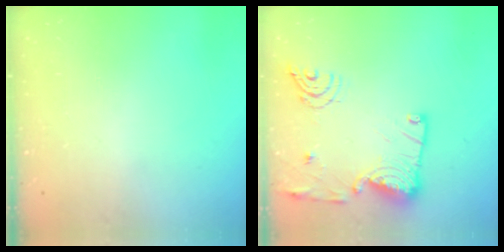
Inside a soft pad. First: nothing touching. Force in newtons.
{"total": 15.8, "press": 15.7, "slide": 0.9}